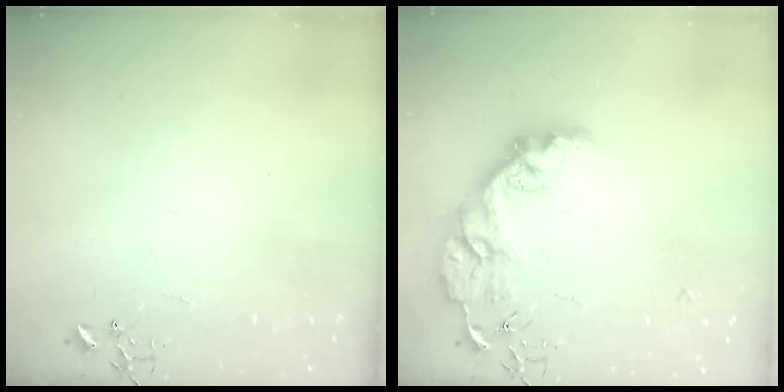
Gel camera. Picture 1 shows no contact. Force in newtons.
{"total": 15.4, "press": 15.4, "slide": 1.1}